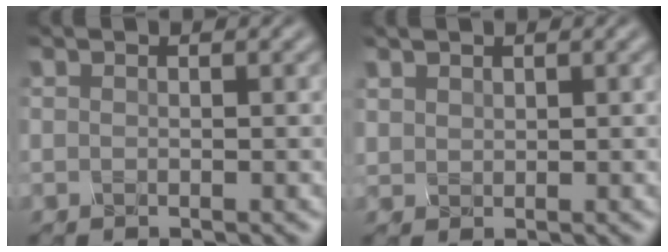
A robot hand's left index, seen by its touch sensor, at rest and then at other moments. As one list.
[{"total": 0.9, "force": [0.7, 0.1, -0.6], "torque": [0.004, 0.005, 0.031]}]